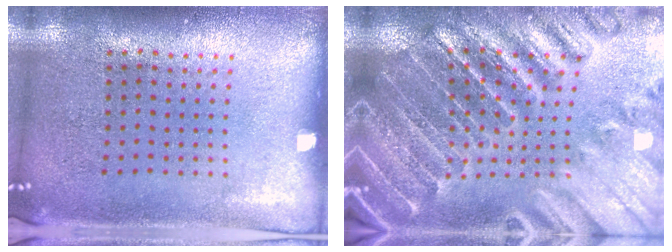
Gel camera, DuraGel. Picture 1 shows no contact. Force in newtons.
{"total": 3.0, "press": 2.9, "slide": 0.4}